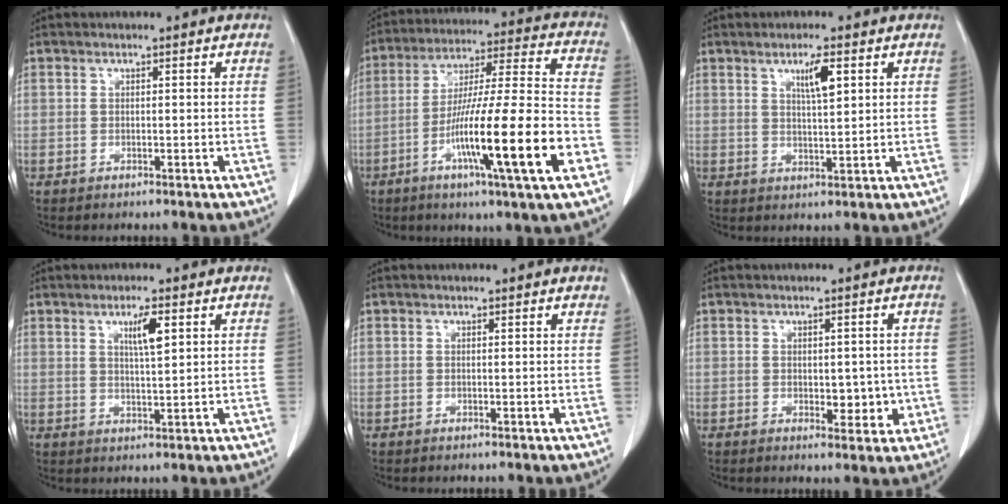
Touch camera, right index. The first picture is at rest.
{"total": 20.6, "force": [-7.5, 0.3, 19.2], "torque": [-0.312, -0.017, -0.126]}
{"total": 4.3, "force": [2.0, 0.5, 3.8], "torque": [-0.065, -0.003, 0.035]}
{"total": 4.2, "force": [1.8, 0.4, 3.7], "torque": [-0.063, -0.002, 0.032]}
{"total": 0.6, "force": [0.6, 0.1, 0.1], "torque": [-0.004, -0.002, 0.000]}
{"total": 4.2, "force": [-0.4, 2.4, 3.4], "torque": [-0.034, -0.001, 0.002]}